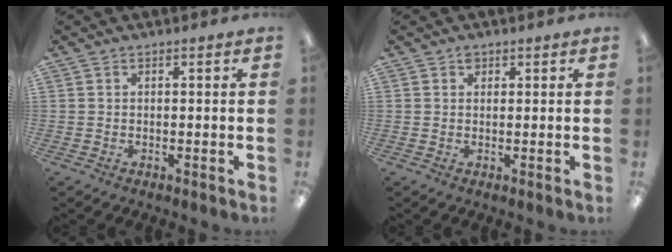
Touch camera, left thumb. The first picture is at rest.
{"total": 1.4, "force": [0.8, 1.0, 0.4], "torque": [-0.001, -0.002, 0.014]}